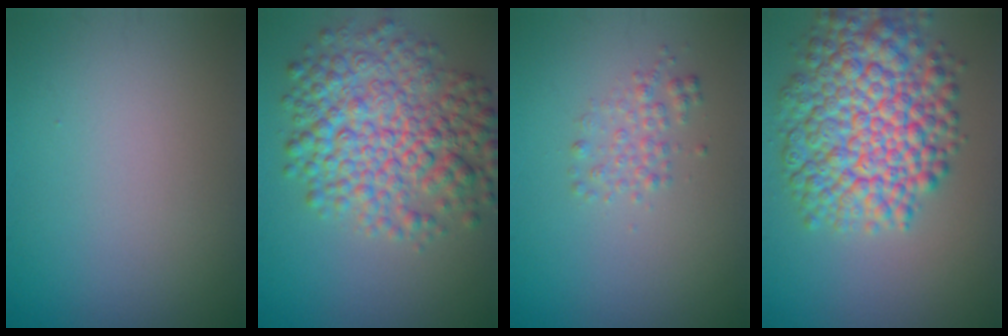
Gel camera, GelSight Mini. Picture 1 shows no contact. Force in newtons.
{"total": 8.7, "press": 8.7, "slide": 0.1}
{"total": 1.8, "press": 1.8, "slide": 0.0}
{"total": 10.4, "press": 10.3, "slide": 0.3}